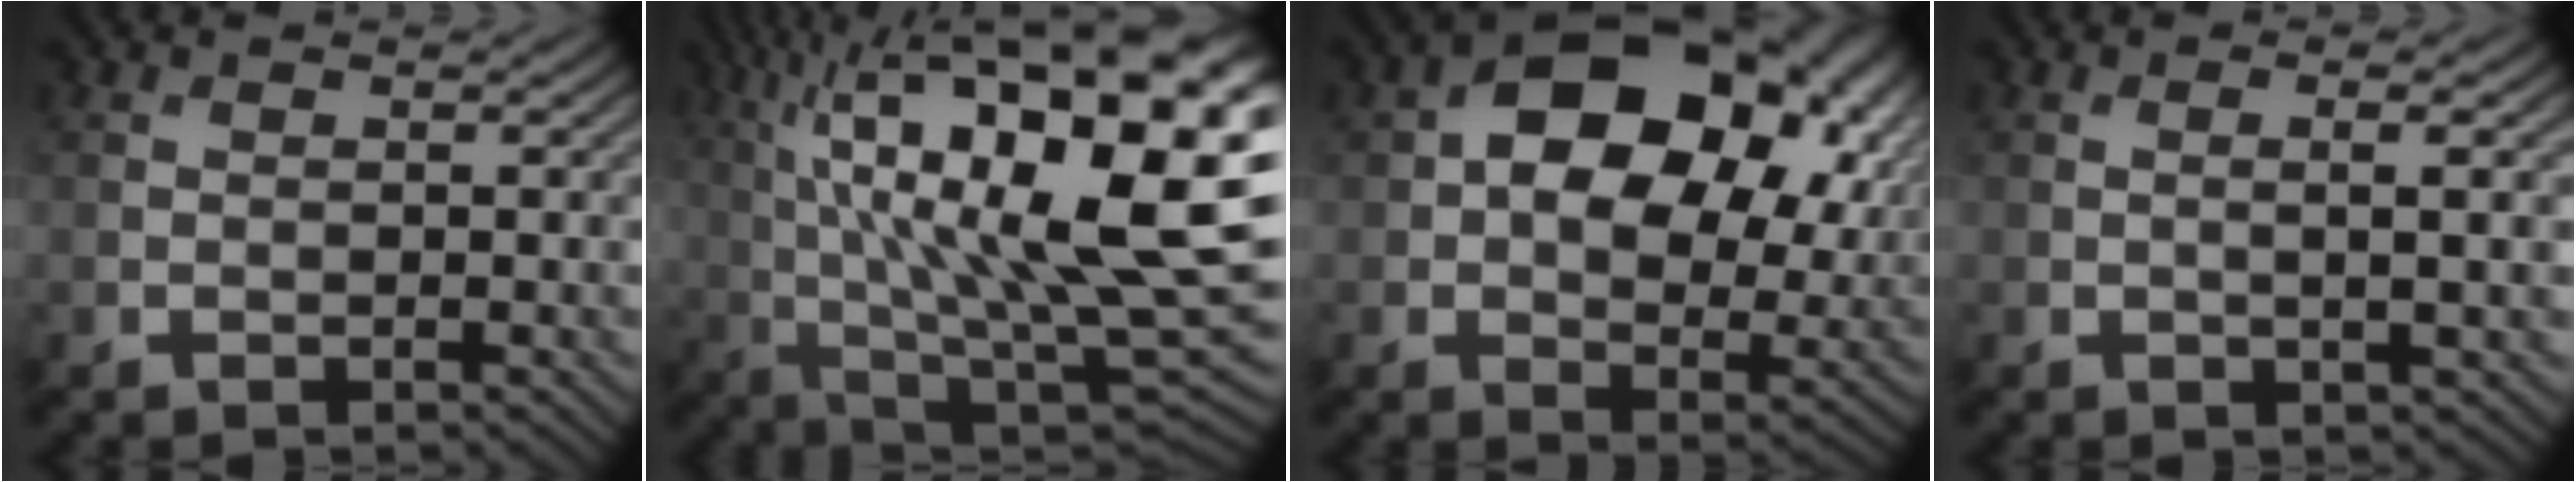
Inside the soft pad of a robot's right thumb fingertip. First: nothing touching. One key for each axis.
{"total": 22.2, "fx": 5.2, "fy": 8.5, "fz": 19.8, "tx": -0.314, "ty": 0.025, "tz": 0.084}
{"total": 17.3, "fx": 5.5, "fy": 11.3, "fz": 11.9, "tx": -0.170, "ty": 0.006, "tz": 0.090}
{"total": 3.9, "fx": 0.3, "fy": 0.8, "fz": 3.8, "tx": -0.057, "ty": 0.010, "tz": 0.002}